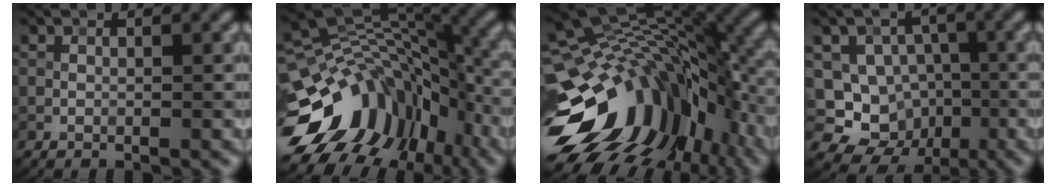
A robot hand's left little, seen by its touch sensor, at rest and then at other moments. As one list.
[{"total": 13.6, "force": [-6.4, 9.1, 7.7], "torque": [-0.144, 0.010, -0.107]}, {"total": 14.5, "force": [-4.1, 9.6, 10.1], "torque": [-0.182, 0.001, -0.076]}, {"total": 9.8, "force": [-3.6, 8.6, 3.1], "torque": [-0.038, 0.009, -0.068]}]